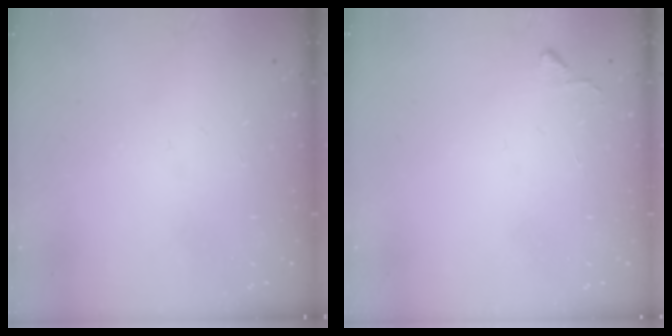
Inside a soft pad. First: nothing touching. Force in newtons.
{"total": 5.1, "press": 5.0, "slide": 0.7}